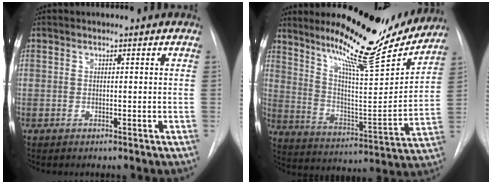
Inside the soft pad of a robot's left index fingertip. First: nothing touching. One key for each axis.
{"total": 18.8, "fx": 16.5, "fy": 2.0, "fz": 8.7, "tx": -0.140, "ty": -0.047, "tz": 0.249}